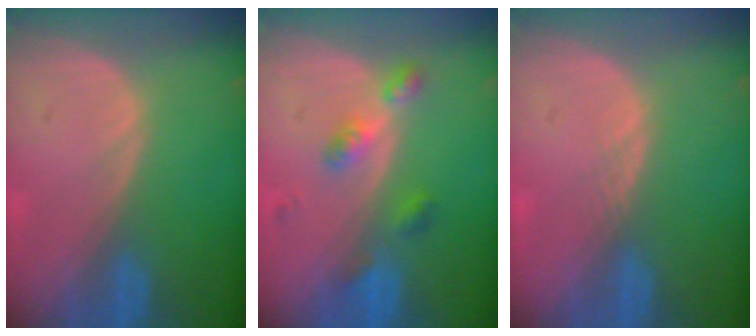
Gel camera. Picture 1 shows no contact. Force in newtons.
{"total": 4.6, "press": 4.1, "slide": 1.9}
{"total": 1.0, "press": 0.8, "slide": 0.5}